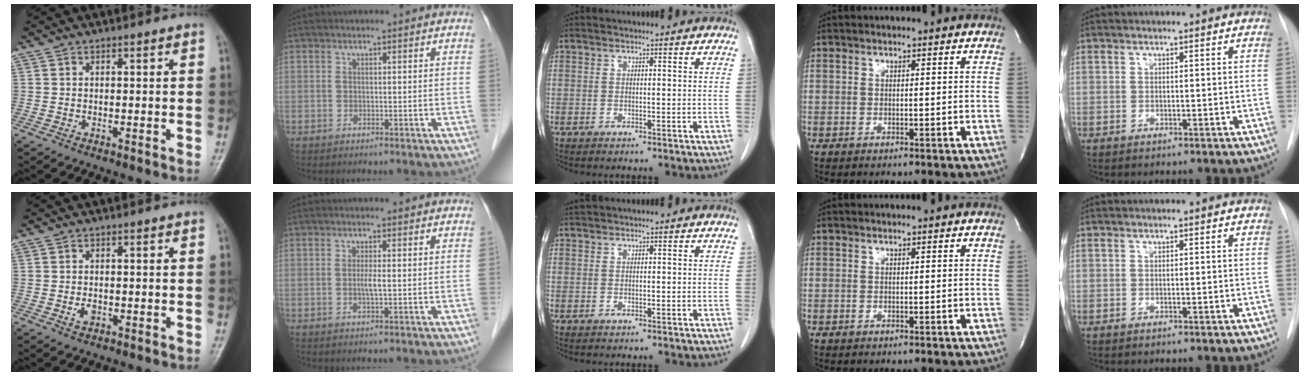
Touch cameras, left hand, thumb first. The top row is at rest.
{"thumb": {"total": 1.7, "force": [-0.4, 1.1, 1.2], "torque": [-0.018, 0.000, -0.007]}, "index": {"total": 1.6, "force": [-0.1, 0.0, 1.6], "torque": [-0.033, -0.002, -0.003]}, "middle": {"total": 0.7, "force": [0.6, -0.1, 0.0], "torque": [-0.008, 0.009, 0.017]}}